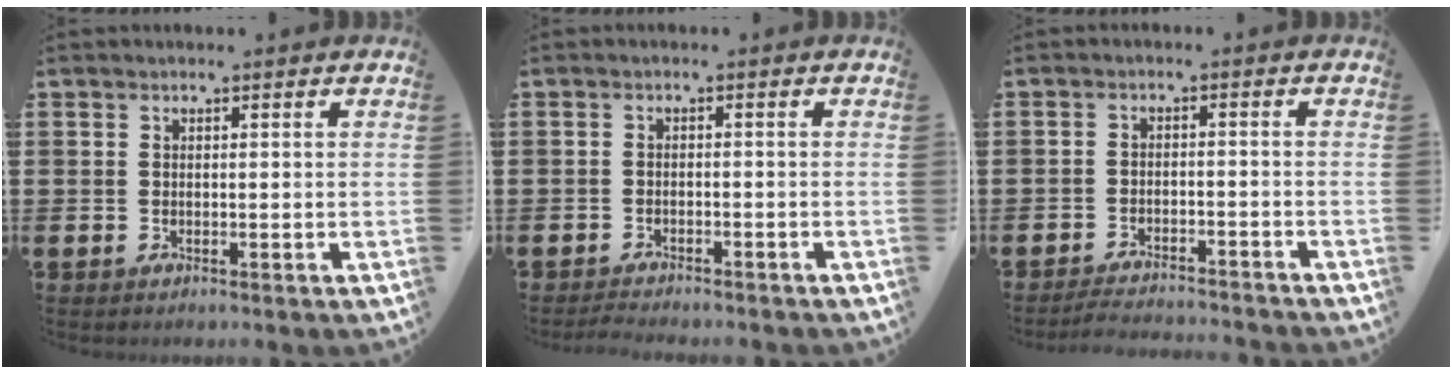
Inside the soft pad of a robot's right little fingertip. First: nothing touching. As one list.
[{"total": 1.4, "force": [-1.4, 0.0, 0.1], "torque": [-0.006, 0.002, -0.029]}, {"total": 2.6, "force": [-2.6, -0.1, 0.1], "torque": [-0.004, 0.004, -0.054]}]